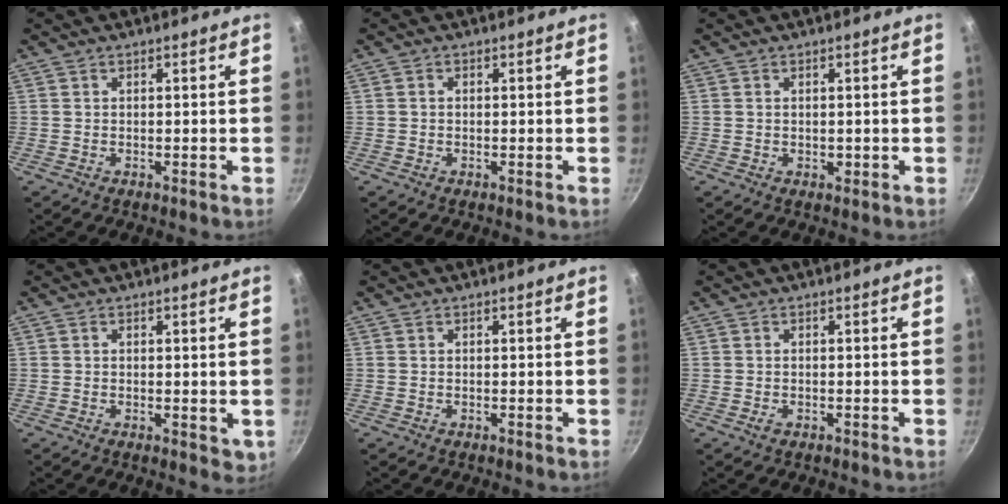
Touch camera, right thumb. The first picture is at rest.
{"total": 0.6, "force": [0.0, 0.6, 0.3], "torque": [-0.005, 0.005, 0.000]}
{"total": 1.0, "force": [0.0, 0.7, 0.7], "torque": [-0.007, -0.001, 0.000]}
{"total": 2.7, "force": [0.4, 1.6, 2.1], "torque": [-0.025, -0.004, 0.006]}
{"total": 0.0}
{"total": 0.9, "force": [-0.4, 0.6, 0.5], "torque": [-0.008, 0.000, -0.008]}